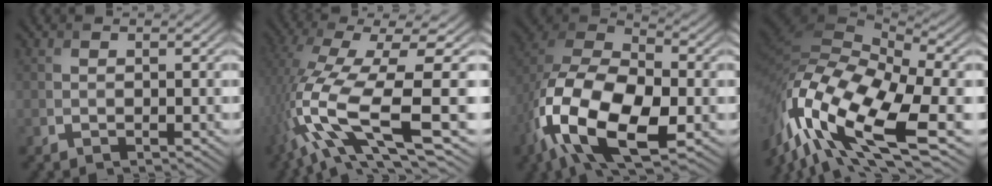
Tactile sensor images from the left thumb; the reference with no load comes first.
{"total": 15.1, "force": [-2.8, 3.6, 14.3], "torque": [-0.307, -0.003, -0.036]}
{"total": 17.8, "force": [-6.9, 9.5, 13.4], "torque": [-0.293, -0.034, -0.127]}
{"total": 18.5, "force": [-7.9, 7.5, 15.0], "torque": [-0.349, -0.046, -0.129]}